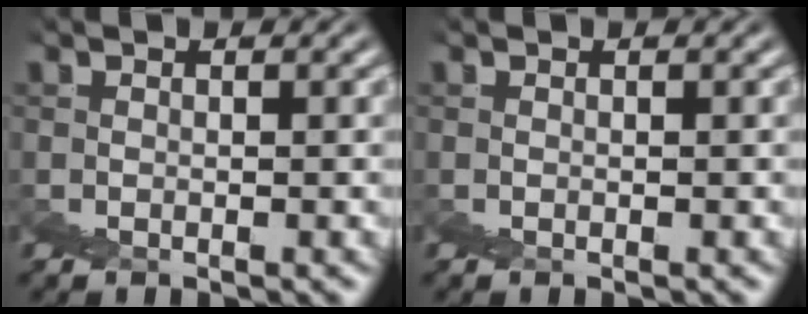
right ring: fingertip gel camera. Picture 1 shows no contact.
{"total": 0.0}